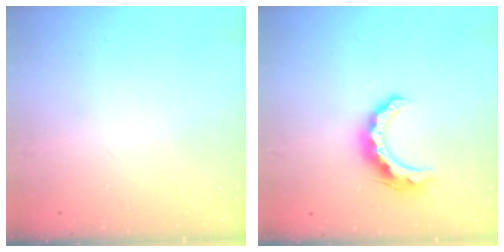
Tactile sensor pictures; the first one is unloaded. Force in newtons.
{"total": 10.6, "press": 10.6, "slide": 0.3}